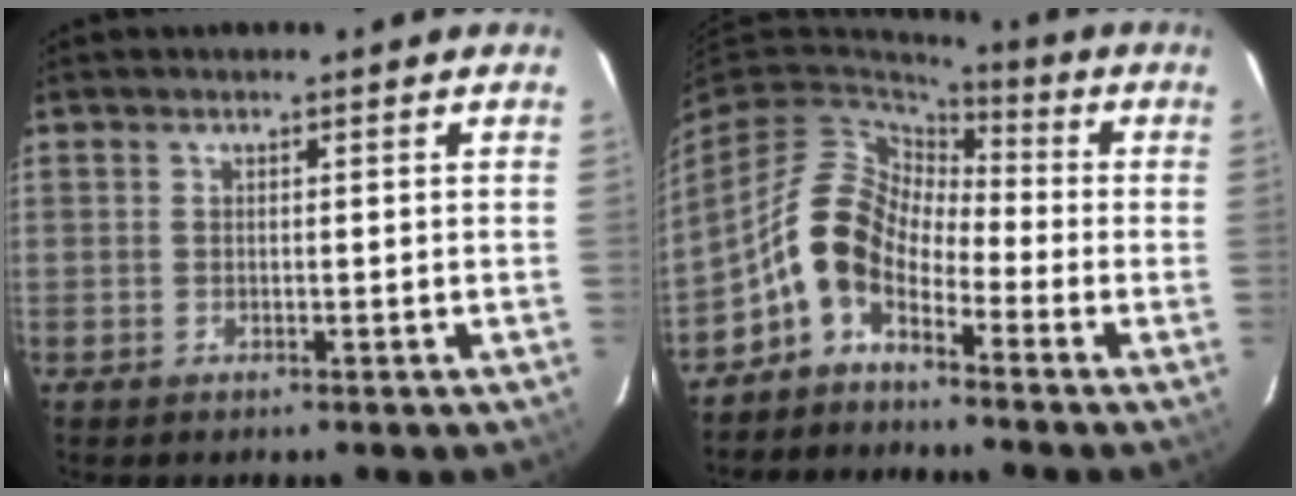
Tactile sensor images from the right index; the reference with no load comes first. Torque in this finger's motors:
{"motor_torque": [1.11, -1.03, 0.82, 0.19]}